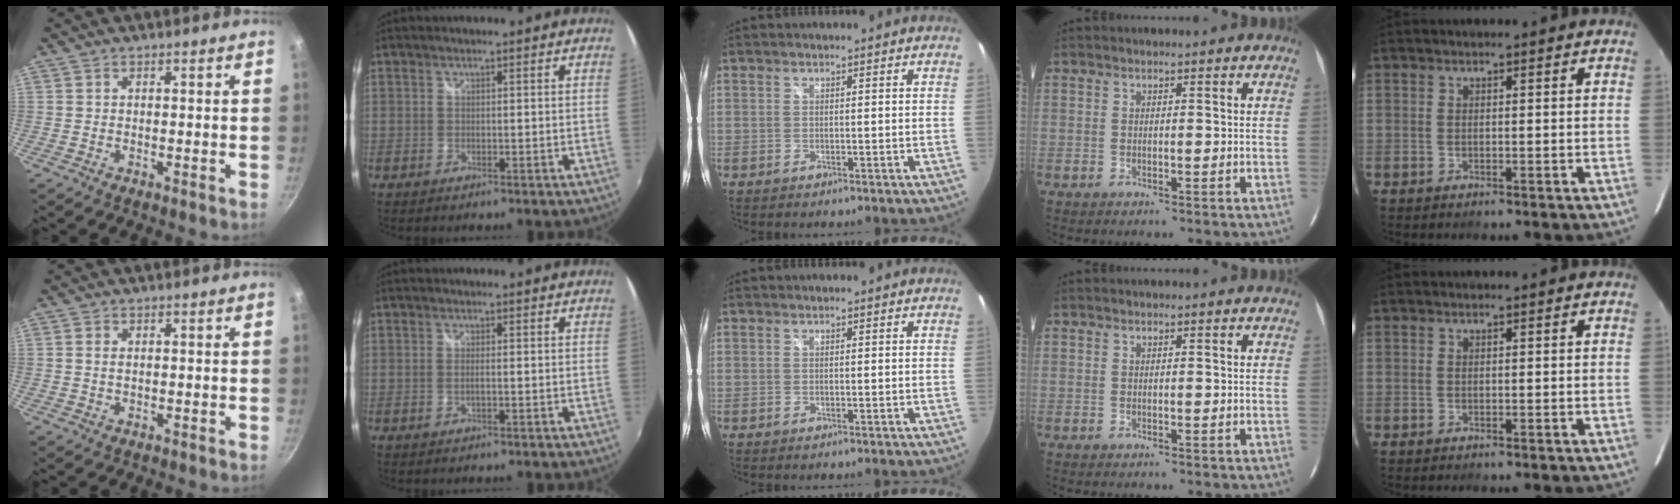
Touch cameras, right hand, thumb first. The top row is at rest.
{"thumb": {"total": 1.2, "force": [0.2, 0.7, 0.9], "torque": [-0.017, 0.001, 0.003]}, "index": {"total": 1.1, "force": [-0.3, 0.0, 1.1], "torque": [-0.021, 0.000, -0.006]}}